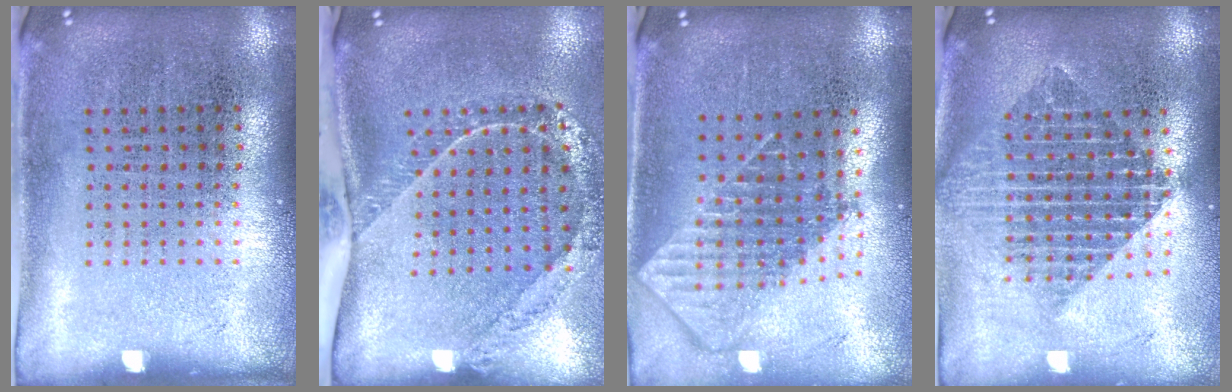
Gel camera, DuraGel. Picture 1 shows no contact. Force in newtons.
{"total": 1.8, "press": 1.5, "slide": 1.1}
{"total": 1.9, "press": 1.5, "slide": 1.1}
{"total": 2.0, "press": 1.6, "slide": 1.2}